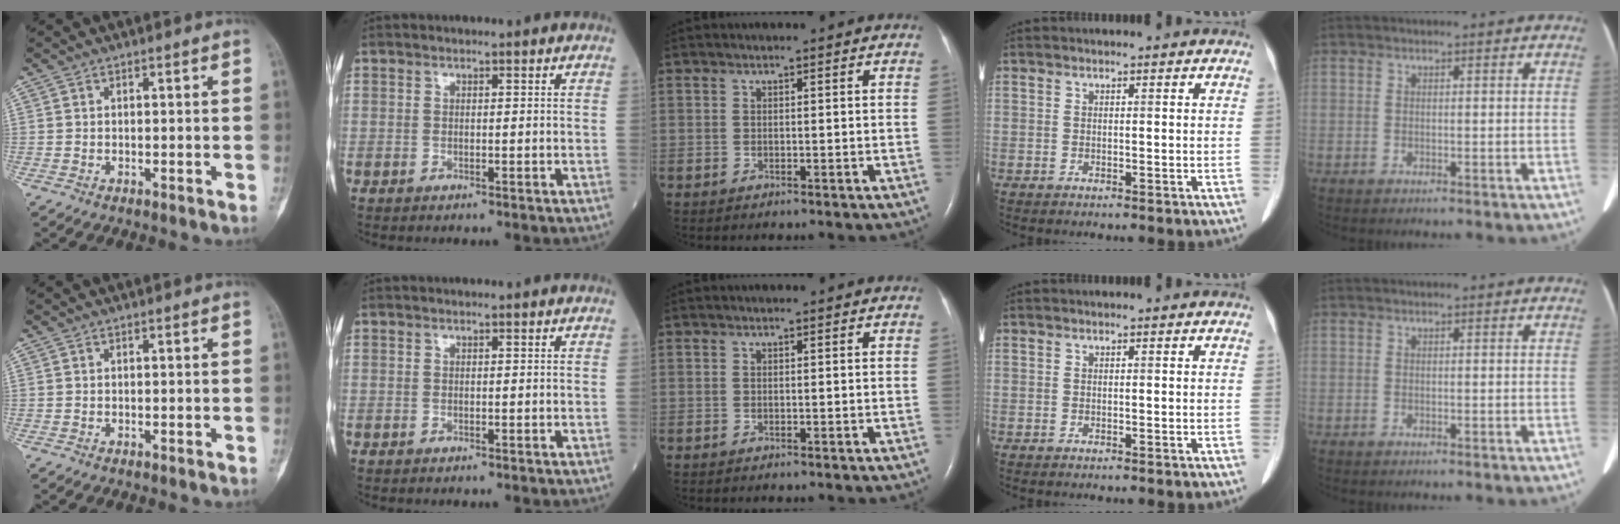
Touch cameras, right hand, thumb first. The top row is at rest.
{}